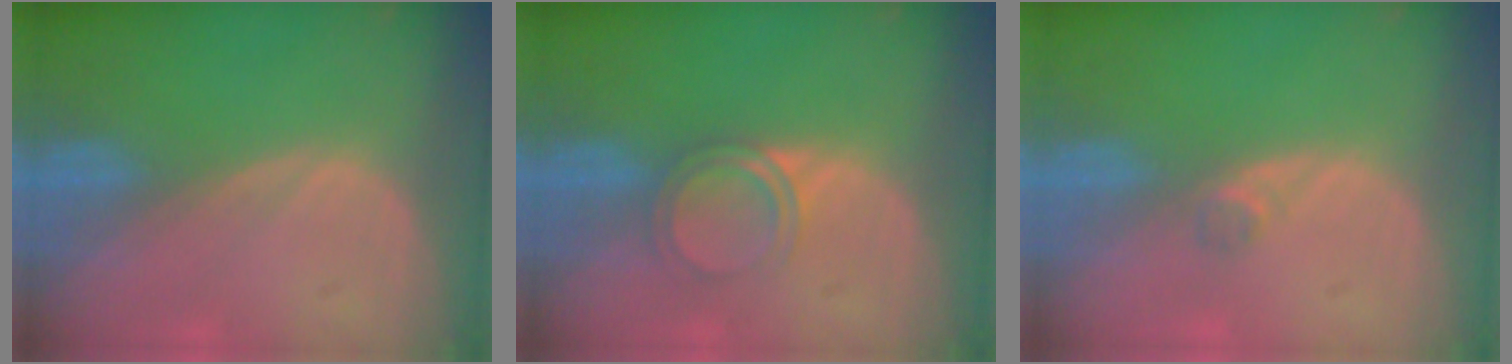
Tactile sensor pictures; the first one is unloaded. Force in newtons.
{"total": 3.4, "press": 3.3, "slide": 0.3}
{"total": 1.3, "press": 1.1, "slide": 0.7}